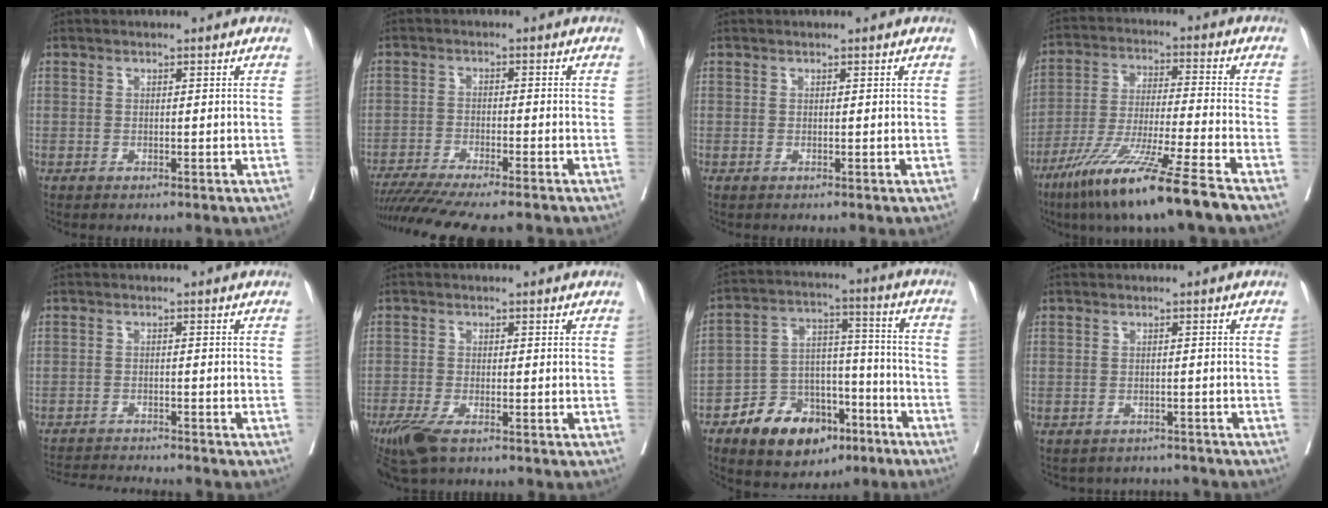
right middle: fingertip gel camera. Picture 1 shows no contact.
{"total": 13.0, "force": [-11.2, 0.3, 6.5], "torque": [-0.091, -0.023, -0.173]}
{"total": 0.0}
{"total": 15.2, "force": [-10.3, -1.2, 11.0], "torque": [-0.218, -0.053, -0.189]}
{"total": 8.6, "force": [-8.3, 0.0, 2.2], "torque": [-0.029, -0.005, -0.130]}
{"total": 5.9, "force": [-4.1, 1.5, 4.0], "torque": [-0.079, -0.014, -0.075]}
{"total": 14.2, "force": [-8.6, 8.1, 8.0], "torque": [-0.127, 0.027, -0.136]}
{"total": 5.5, "force": [-5.2, 1.8, -0.2], "torque": [0.006, 0.014, -0.060]}